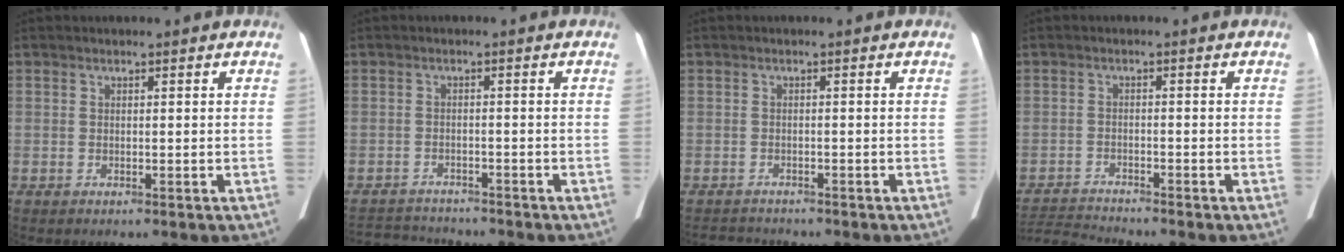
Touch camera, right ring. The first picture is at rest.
{"total": 7.2, "force": [-6.9, 1.2, 1.3], "torque": [-0.028, 0.001, -0.104]}
{"total": 4.0, "force": [-3.8, 0.9, 0.7], "torque": [-0.013, -0.009, -0.055]}
{"total": 5.2, "force": [-5.0, -1.2, -0.2], "torque": [-0.006, -0.011, -0.092]}